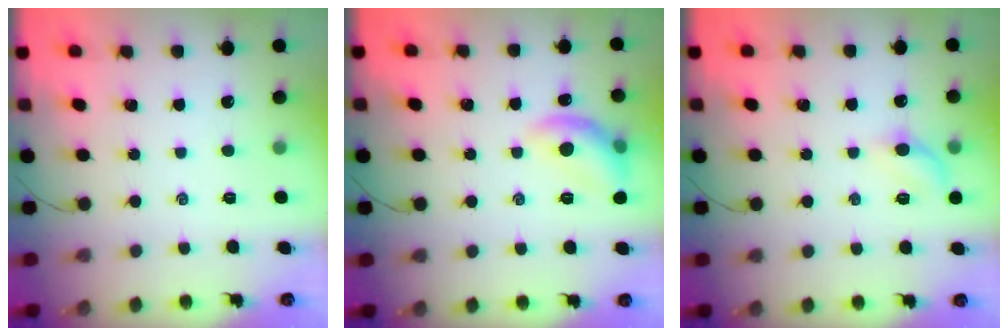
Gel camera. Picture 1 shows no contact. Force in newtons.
{"total": 10.6, "press": 10.5, "slide": 0.4}
{"total": 6.2, "press": 6.1, "slide": 0.9}